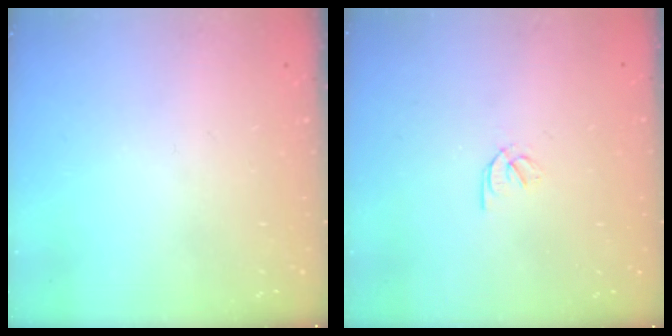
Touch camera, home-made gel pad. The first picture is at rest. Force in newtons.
{"total": 1.9, "press": 1.9, "slide": 0.3}